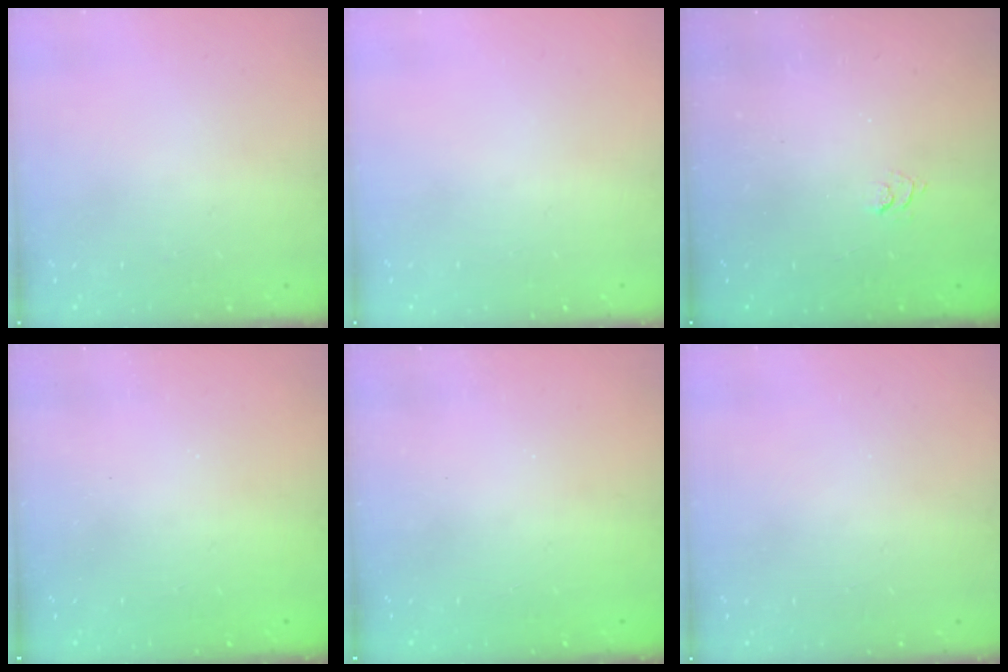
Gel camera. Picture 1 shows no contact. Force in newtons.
{"total": 0.0}
{"total": 1.9, "press": 1.5, "slide": 1.3}
{"total": 2.3, "press": 2.2, "slide": 0.7}
{"total": 2.3, "press": 2.2, "slide": 0.8}
{"total": 0.0}